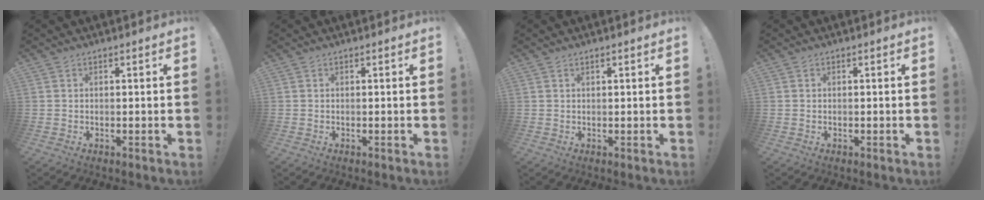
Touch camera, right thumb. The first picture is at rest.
{"total": 0.0}
{"total": 0.8, "force": [0.6, 0.1, 0.5], "torque": [-0.011, 0.001, 0.011]}
{"total": 0.0}